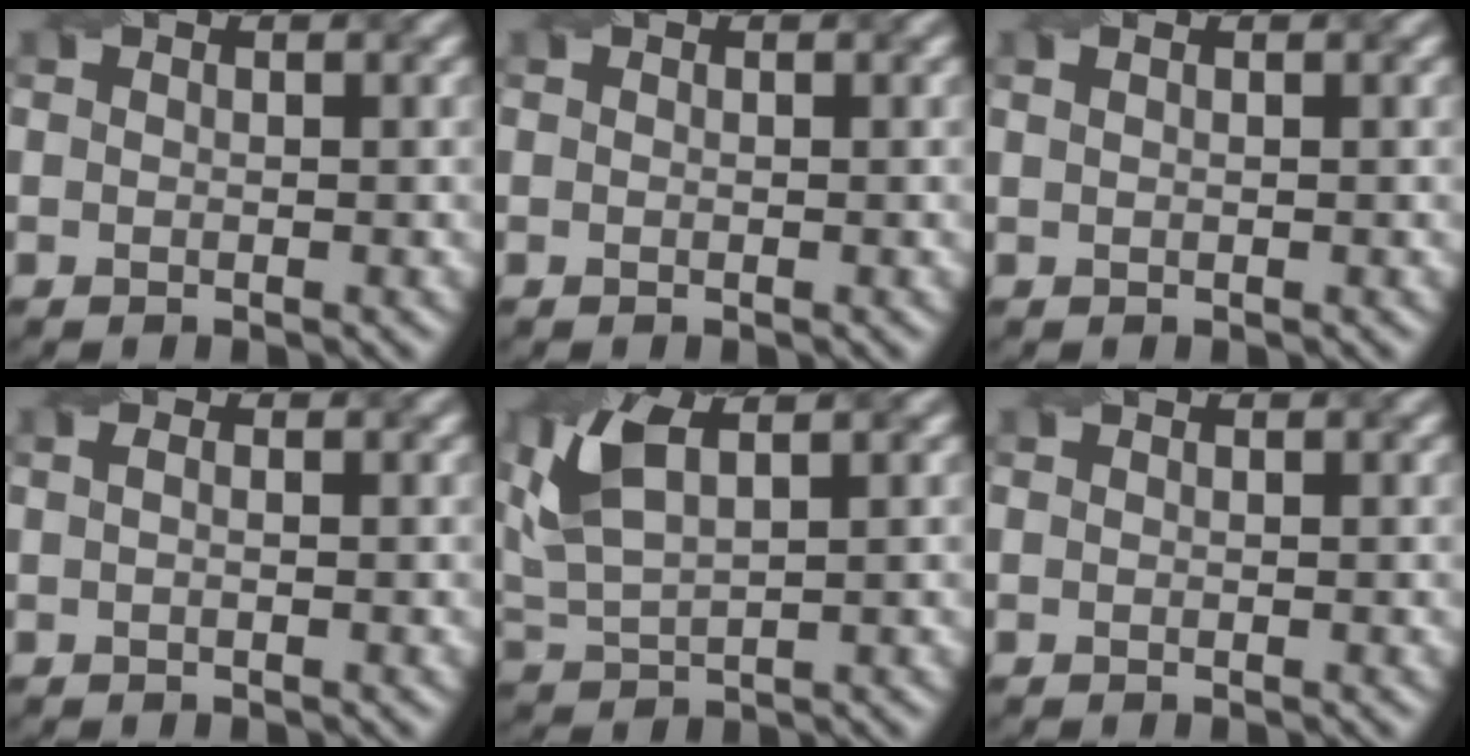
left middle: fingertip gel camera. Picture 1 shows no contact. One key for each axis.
{"total": 0.0}
{"total": 1.3, "fx": 0.8, "fy": 0.6, "fz": 0.9, "tx": -0.011, "ty": 0.000, "tz": 0.001}
{"total": 1.1, "fx": 0.3, "fy": 0.5, "fz": 0.9, "tx": -0.010, "ty": -0.001, "tz": -0.005}
{"total": 5.7, "fx": 2.6, "fy": 2.4, "fz": 4.6, "tx": -0.112, "ty": 0.012, "tz": 0.052}
{"total": 0.0}